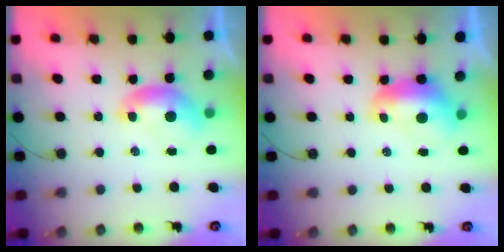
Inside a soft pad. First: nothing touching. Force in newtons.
{"total": 1.7, "press": 1.5, "slide": 0.8}